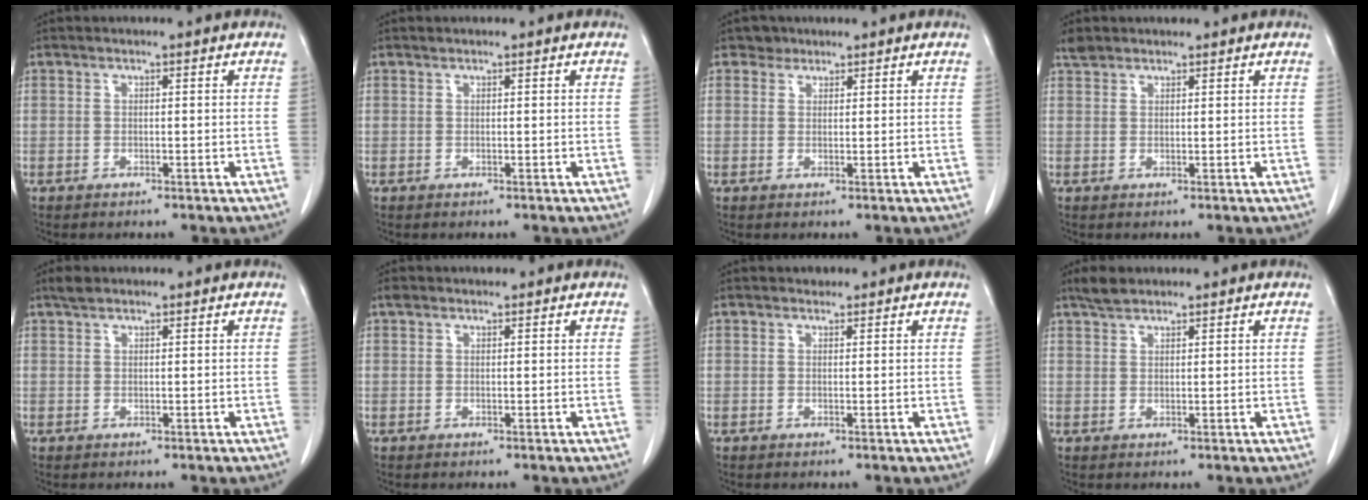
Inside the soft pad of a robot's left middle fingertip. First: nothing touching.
{"total": 0.0}
{"total": 1.7, "force": [1.3, 1.0, -0.2], "torque": [0.006, 0.001, 0.017]}
{"total": 2.1, "force": [1.8, 1.0, 0.2], "torque": [-0.008, 0.011, 0.032]}
{"total": 1.4, "force": [1.2, 0.5, 0.6], "torque": [-0.014, 0.010, 0.022]}
{"total": 1.0, "force": [0.8, 0.5, 0.2], "torque": [-0.010, 0.014, 0.014]}
{"total": 0.7, "force": [0.6, 0.3, 0.0], "torque": [-0.004, 0.000, 0.008]}
{"total": 2.6, "force": [2.2, 0.9, 0.9], "torque": [-0.024, 0.007, 0.041]}